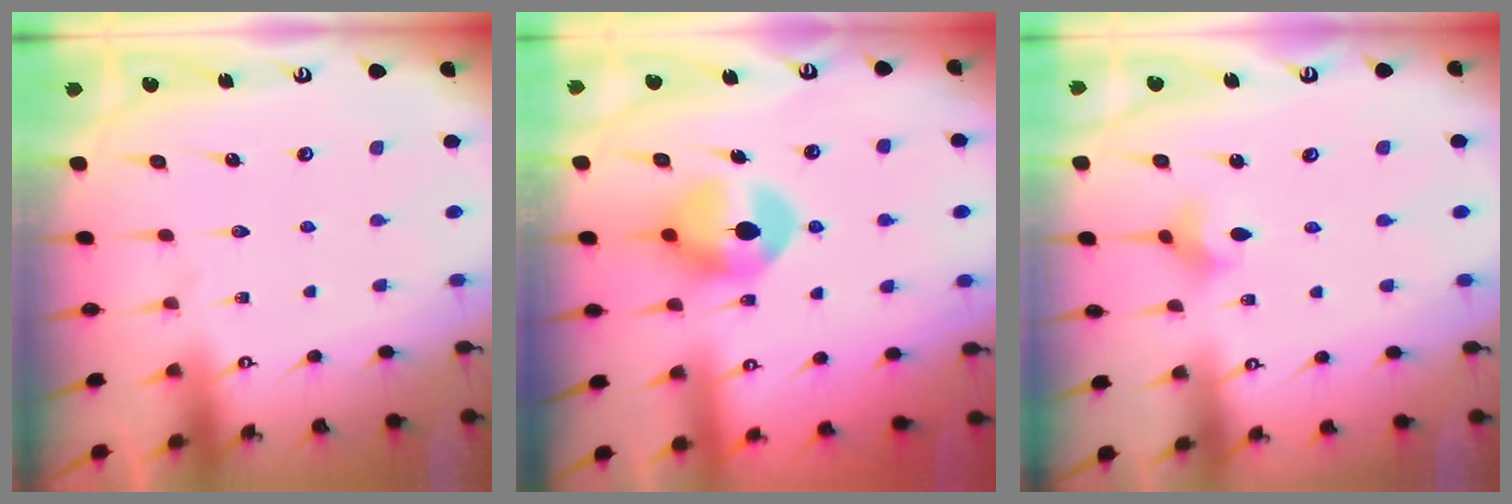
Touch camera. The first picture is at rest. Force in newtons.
{"total": 10.6, "press": 10.6, "slide": 0.9}
{"total": 3.5, "press": 3.5, "slide": 0.6}